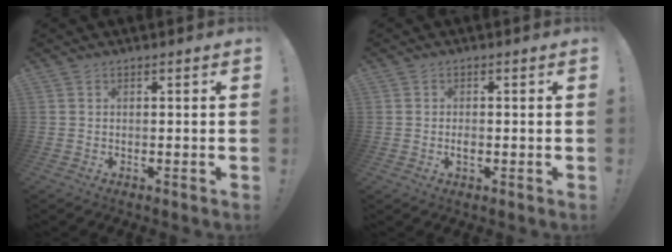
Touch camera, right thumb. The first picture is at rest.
{"total": 2.6, "force": [-0.3, 2.5, 0.8], "torque": [-0.003, -0.005, -0.006]}